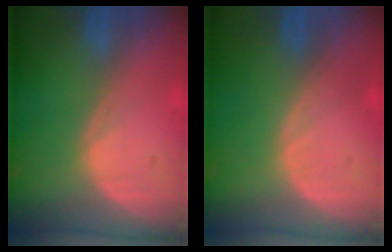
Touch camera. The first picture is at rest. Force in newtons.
{"total": 0.0}